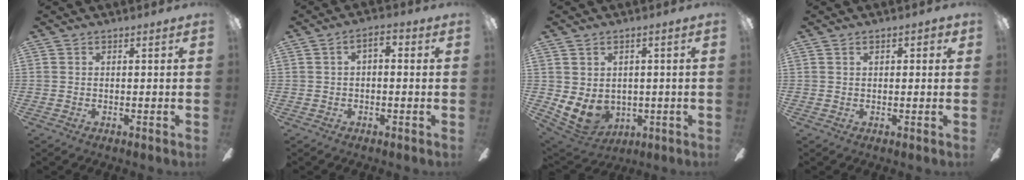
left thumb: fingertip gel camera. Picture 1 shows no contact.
{"total": 3.2, "force": [-0.1, 1.8, 2.7], "torque": [-0.042, 0.010, -0.006]}
{"total": 8.3, "force": [-0.7, 6.7, 4.9], "torque": [-0.120, -0.003, -0.009]}
{"total": 2.2, "force": [0.9, 1.1, 1.6], "torque": [-0.017, -0.001, 0.011]}